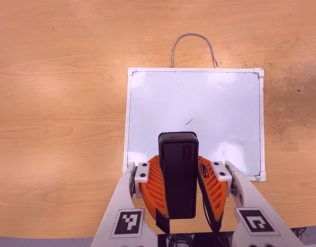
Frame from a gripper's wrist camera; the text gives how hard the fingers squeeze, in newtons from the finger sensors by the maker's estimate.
{"total": 8.4, "left": 7.6, "right": 9.2}